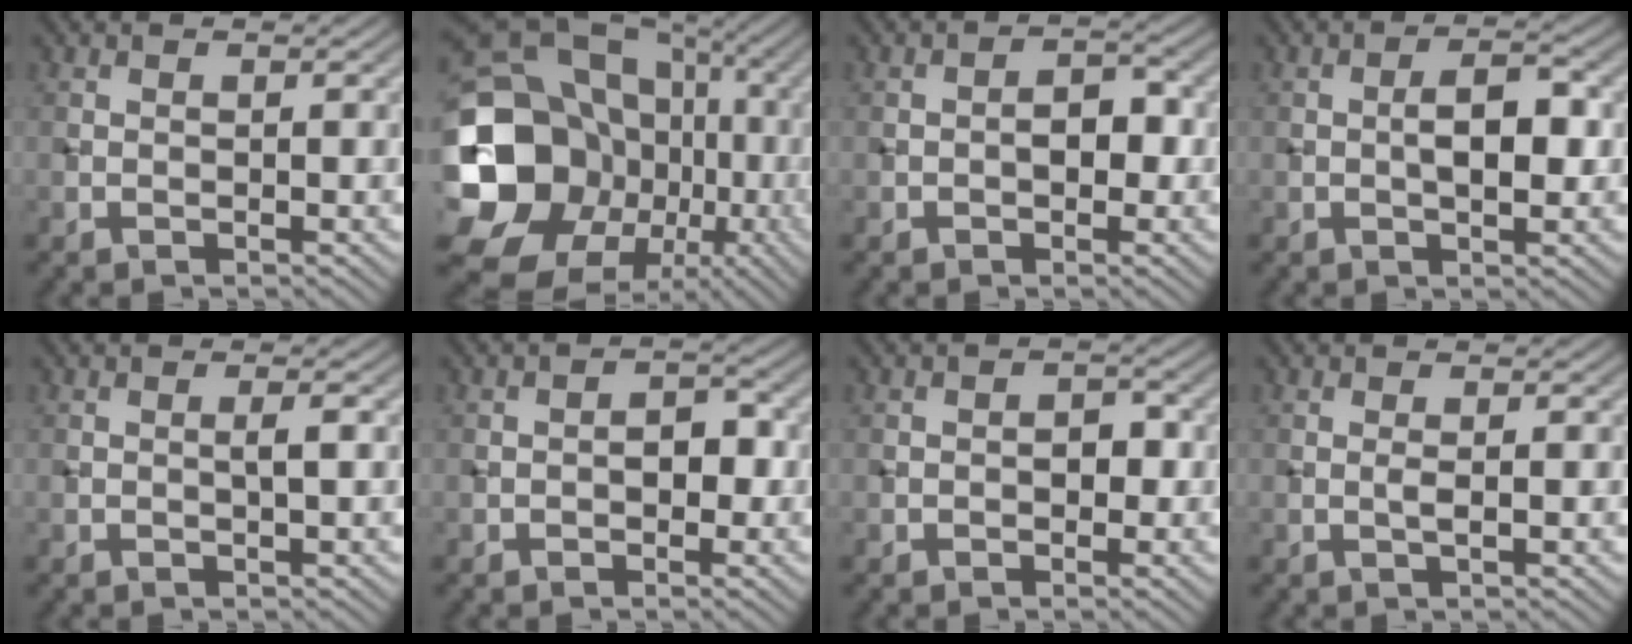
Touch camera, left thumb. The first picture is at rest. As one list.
[{"total": 21.9, "force": [-3.9, 18.6, 11.0], "torque": [-0.257, -0.047, -0.072]}, {"total": 2.7, "force": [-0.5, 1.7, 2.0], "torque": [-0.029, 0.001, -0.012]}, {"total": 4.0, "force": [-0.1, 1.7, 3.6], "torque": [-0.057, 0.005, -0.005]}, {"total": 1.0, "force": [0.1, 0.0, 1.0], "torque": [-0.020, 0.003, 0.000]}, {"total": 2.5, "force": [-0.5, 1.7, 1.8], "torque": [-0.026, 0.000, -0.012]}, {"total": 1.8, "force": [-0.3, 1.3, 1.3], "torque": [-0.019, -0.001, -0.008]}, {"total": 1.0, "force": [0.1, 0.0, 1.0], "torque": [-0.021, 0.000, -0.001]}]